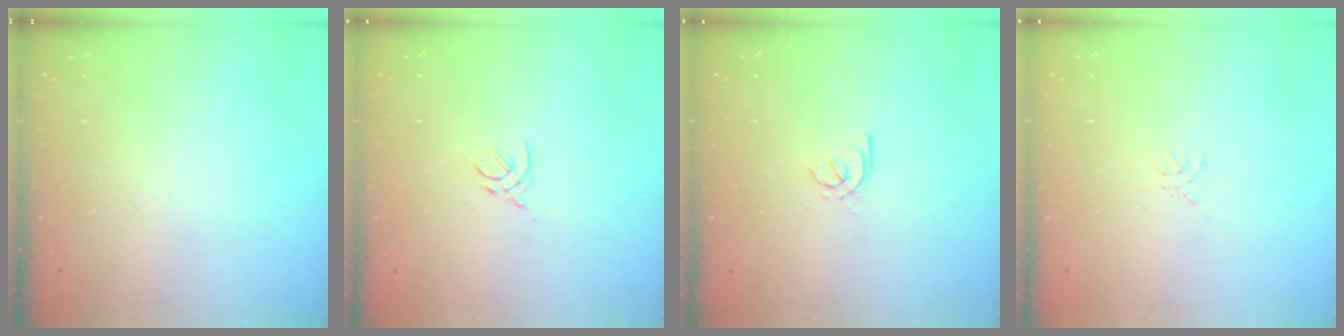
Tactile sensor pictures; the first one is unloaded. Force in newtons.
{"total": 2.6, "press": 2.5, "slide": 0.7}
{"total": 2.1, "press": 2.1, "slide": 0.6}
{"total": 2.3, "press": 2.2, "slide": 0.3}